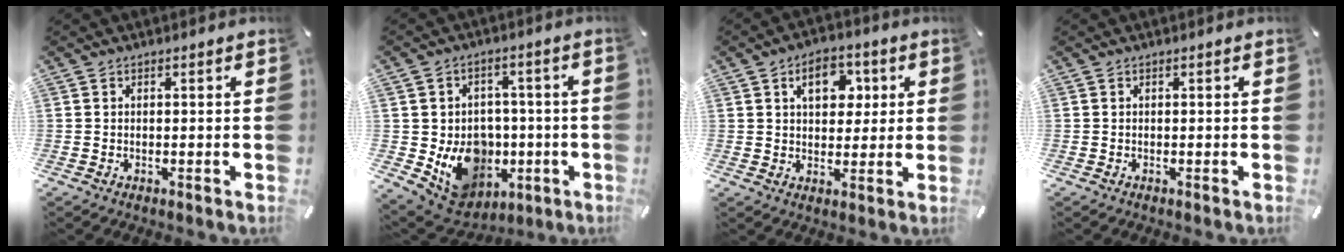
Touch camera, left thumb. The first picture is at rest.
{"total": 12.5, "force": [-2.3, 11.3, 4.9], "torque": [-0.089, -0.005, -0.023]}
{"total": 8.9, "force": [3.2, 6.1, 5.6], "torque": [-0.069, -0.004, 0.048]}
{"total": 0.0}